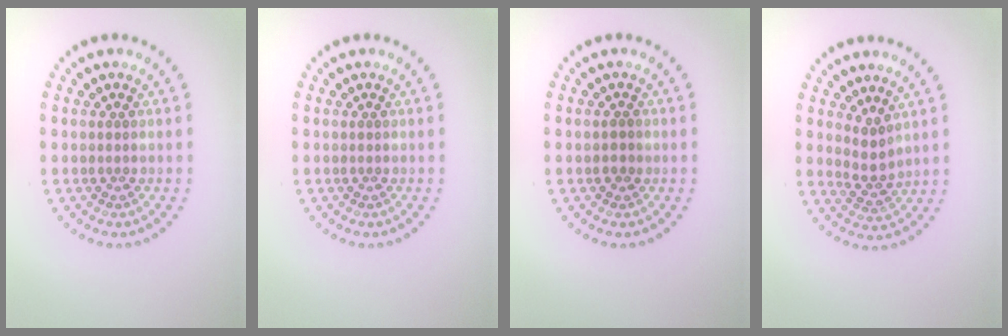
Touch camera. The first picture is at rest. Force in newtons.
{"total": 0.0}
{"total": 0.9, "press": 0.9, "slide": 0.1}
{"total": 2.1, "press": 1.6, "slide": 1.4}